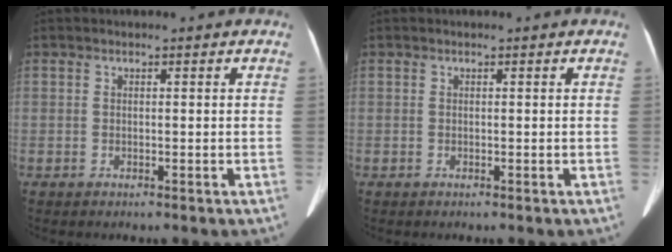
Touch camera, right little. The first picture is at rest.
{"total": 0.0}